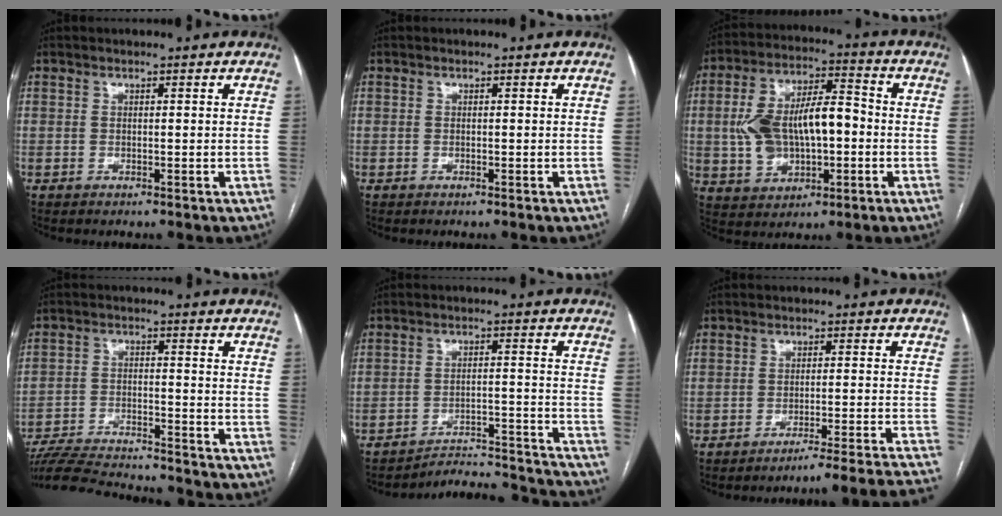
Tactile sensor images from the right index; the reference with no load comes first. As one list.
[{"total": 0.0}, {"total": 14.0, "force": [-0.9, 6.6, 12.3], "torque": [-0.239, 0.033, -0.005]}, {"total": 15.7, "force": [-14.8, 1.8, 4.9], "torque": [-0.094, -0.006, -0.229]}, {"total": 16.0, "force": [-15.9, -0.2, 1.4], "torque": [-0.001, 0.023, -0.212]}, {"total": 17.3, "force": [-16.2, -2.9, 5.2], "torque": [-0.016, -0.021, -0.204]}]